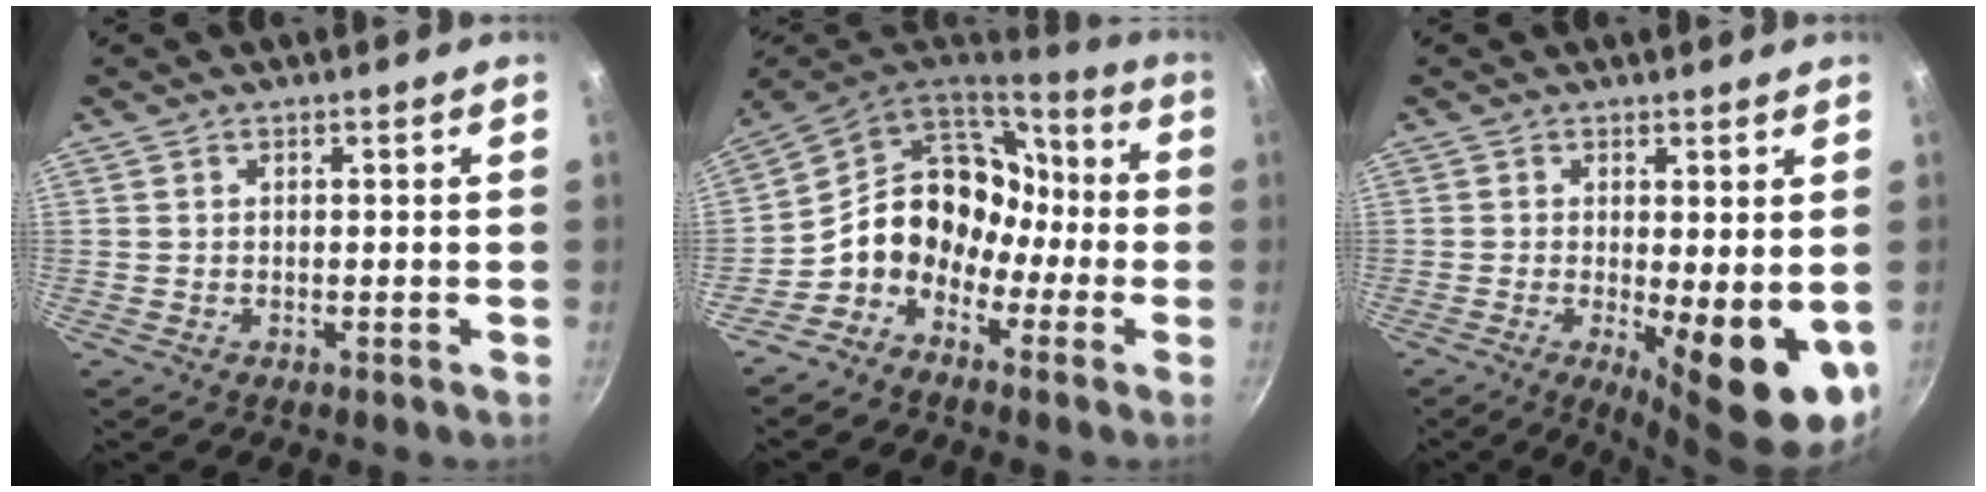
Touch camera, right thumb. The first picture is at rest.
{"total": 14.6, "force": [-4.1, 12.0, 7.2], "torque": [-0.068, 0.063, -0.091]}
{"total": 11.6, "force": [-1.7, 3.8, 10.9], "torque": [-0.127, -0.013, -0.012]}